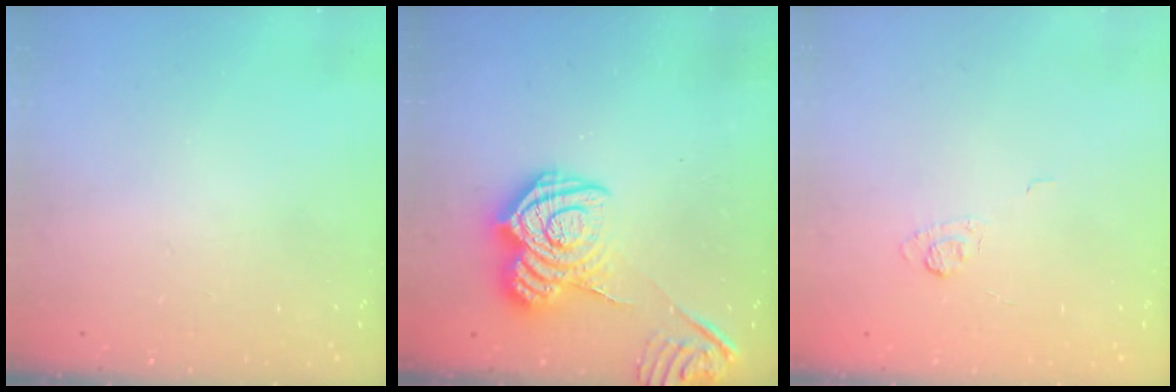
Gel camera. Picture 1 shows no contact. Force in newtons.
{"total": 13.9, "press": 13.8, "slide": 1.0}
{"total": 3.4, "press": 3.1, "slide": 1.5}